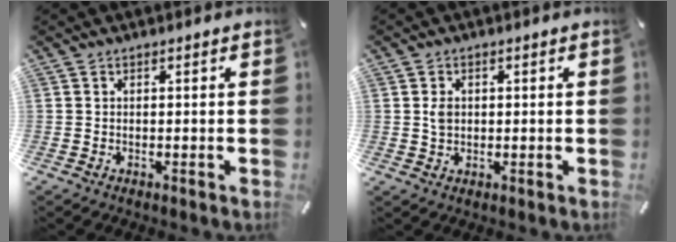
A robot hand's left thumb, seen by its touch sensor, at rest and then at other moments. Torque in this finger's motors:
{"motor_torque": [0.46, 0.70, 0.11, -0.36, 0.00]}